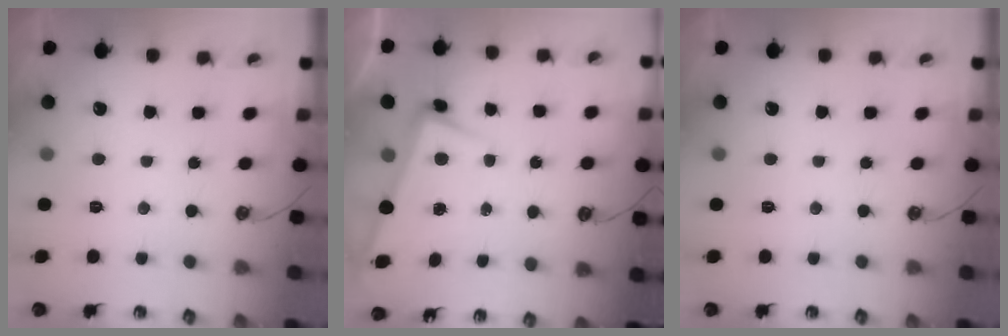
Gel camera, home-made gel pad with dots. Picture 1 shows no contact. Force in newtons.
{"total": 3.2, "press": 2.9, "slide": 1.2}
{"total": 0.0}